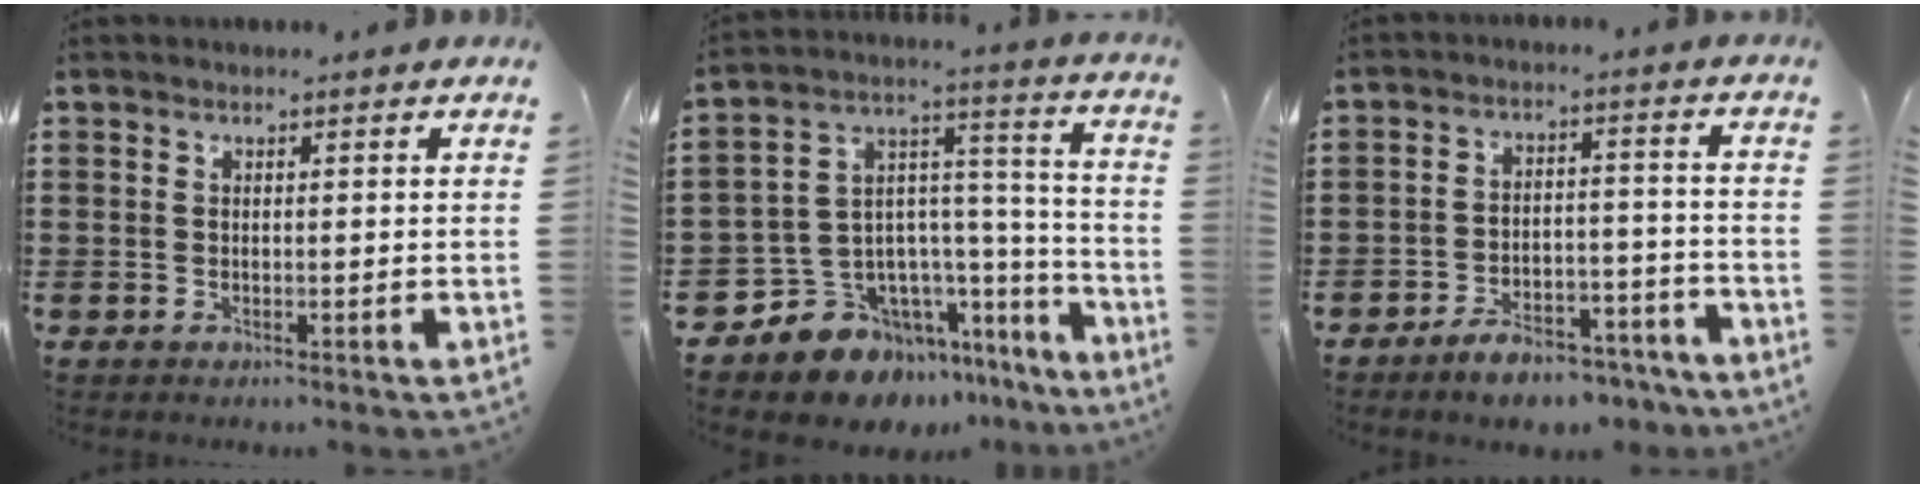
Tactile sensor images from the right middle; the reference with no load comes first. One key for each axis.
{"total": 9.7, "fx": -7.9, "fy": 5.6, "fz": 1.2, "tx": -0.057, "ty": -0.009, "tz": -0.150}
{"total": 6.2, "fx": -5.7, "fy": 1.4, "fz": 2.0, "tx": -0.028, "ty": 0.016, "tz": -0.106}